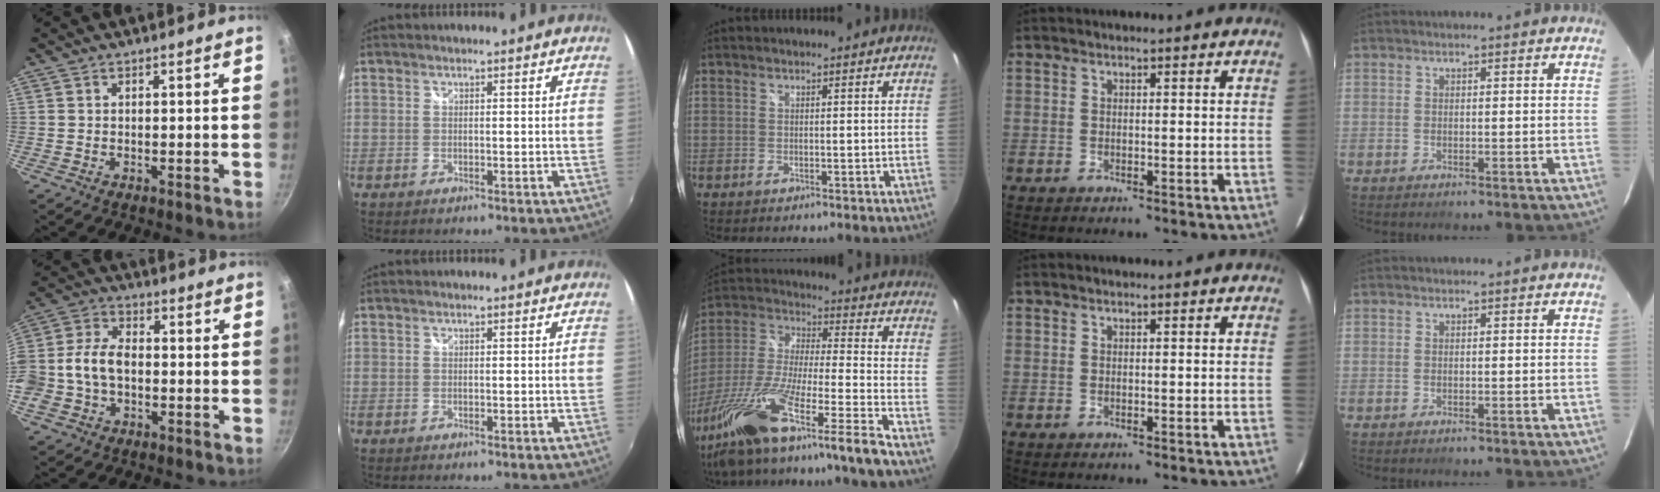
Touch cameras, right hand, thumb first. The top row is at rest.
{"thumb": {"total": 11.1, "force": [-1.8, 7.6, 7.9], "torque": [-0.149, 0.035, -0.046]}, "middle": {"total": 21.0, "force": [-15.7, -1.4, 14.0], "torque": [-0.249, -0.050, -0.288]}}